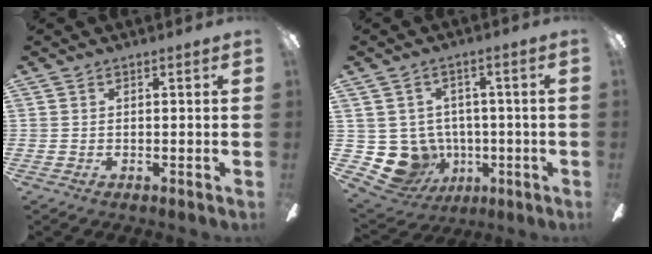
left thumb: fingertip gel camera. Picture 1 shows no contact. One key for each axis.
{"total": 11.0, "fx": -2.3, "fy": 10.0, "fz": 3.9, "tx": -0.110, "ty": 0.003, "tz": -0.031}